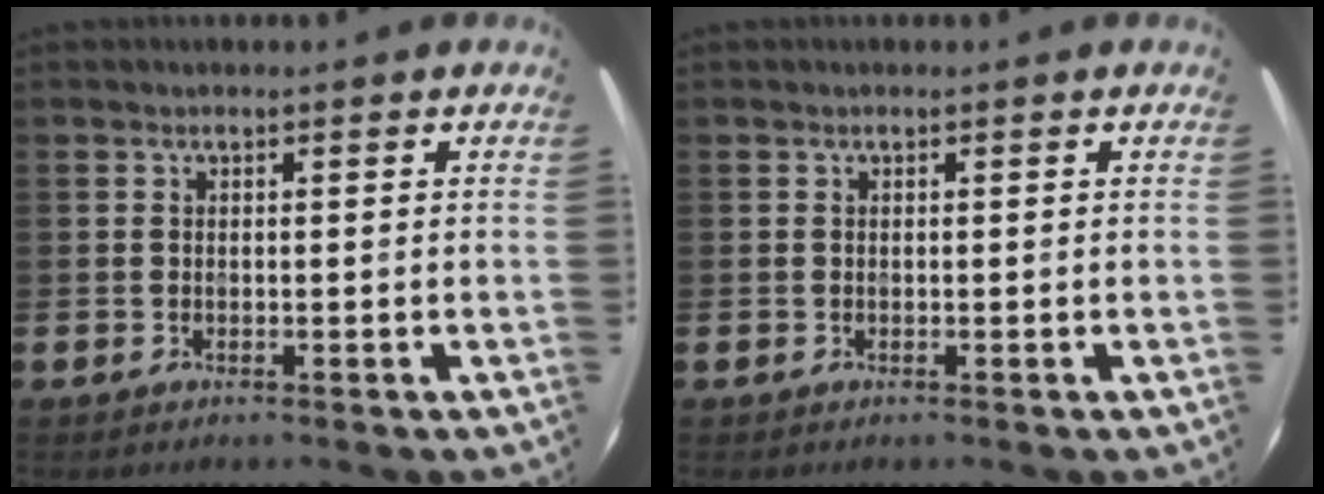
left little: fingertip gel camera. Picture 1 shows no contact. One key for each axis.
{"total": 0.0}